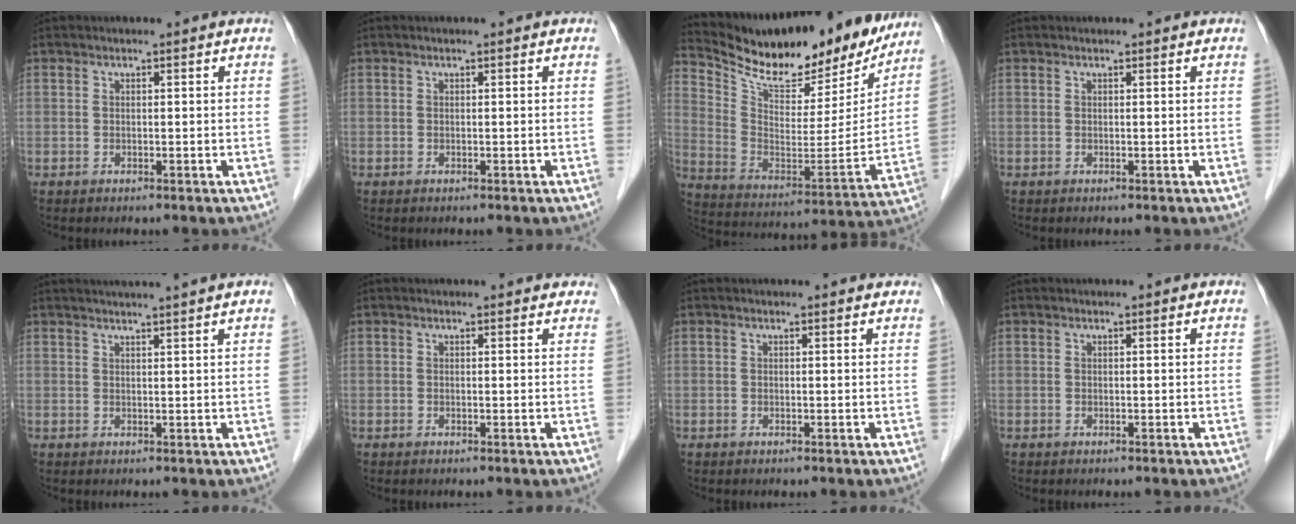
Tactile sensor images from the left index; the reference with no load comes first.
{"total": 0.0}
{"total": 22.6, "force": [20.4, 6.1, 7.6], "torque": [-0.136, -0.031, 0.310]}
{"total": 0.0}
{"total": 6.5, "force": [5.7, -1.2, 3.0], "torque": [-0.036, 0.019, 0.070]}
{"total": 4.9, "force": [4.5, 1.5, 1.4], "torque": [-0.010, 0.017, 0.040]}
{"total": 3.1, "force": [2.9, 0.7, 0.7], "torque": [-0.013, 0.017, 0.027]}
{"total": 0.0}